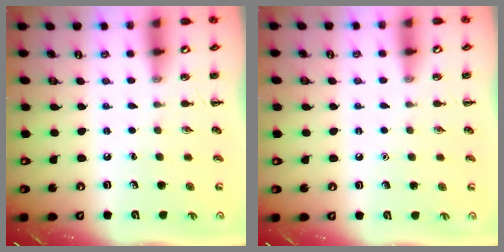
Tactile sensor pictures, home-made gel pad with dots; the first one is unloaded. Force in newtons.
{"total": 1.6, "press": 1.5, "slide": 0.1}